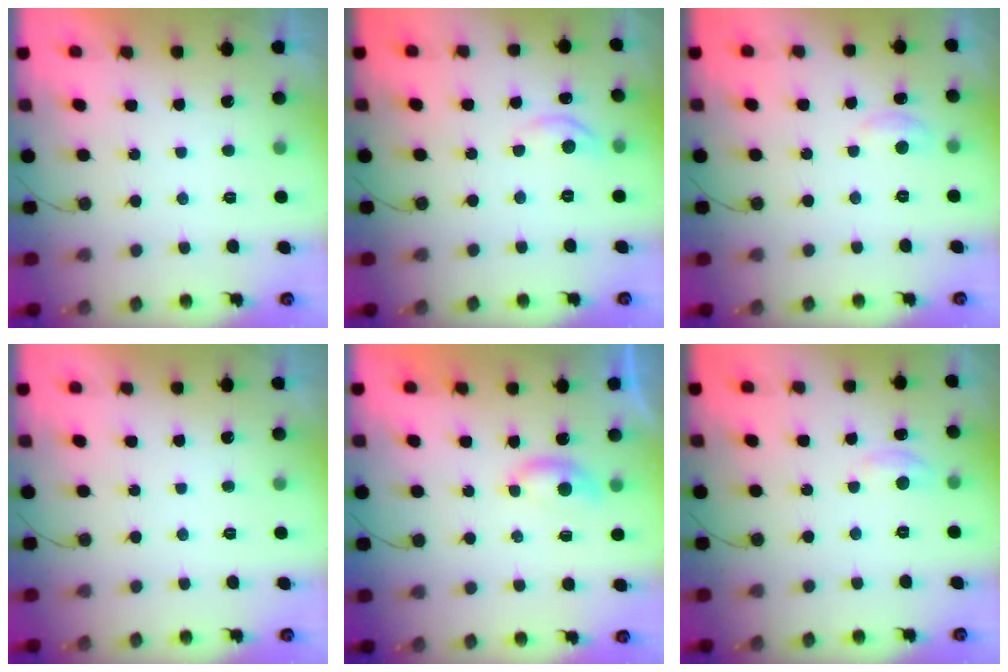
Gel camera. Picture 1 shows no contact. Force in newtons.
{"total": 5.9, "press": 5.9, "slide": 0.5}
{"total": 4.9, "press": 4.9, "slide": 0.6}
{"total": 0.0}
{"total": 3.8, "press": 3.8, "slide": 0.6}
{"total": 2.9, "press": 2.9, "slide": 0.3}